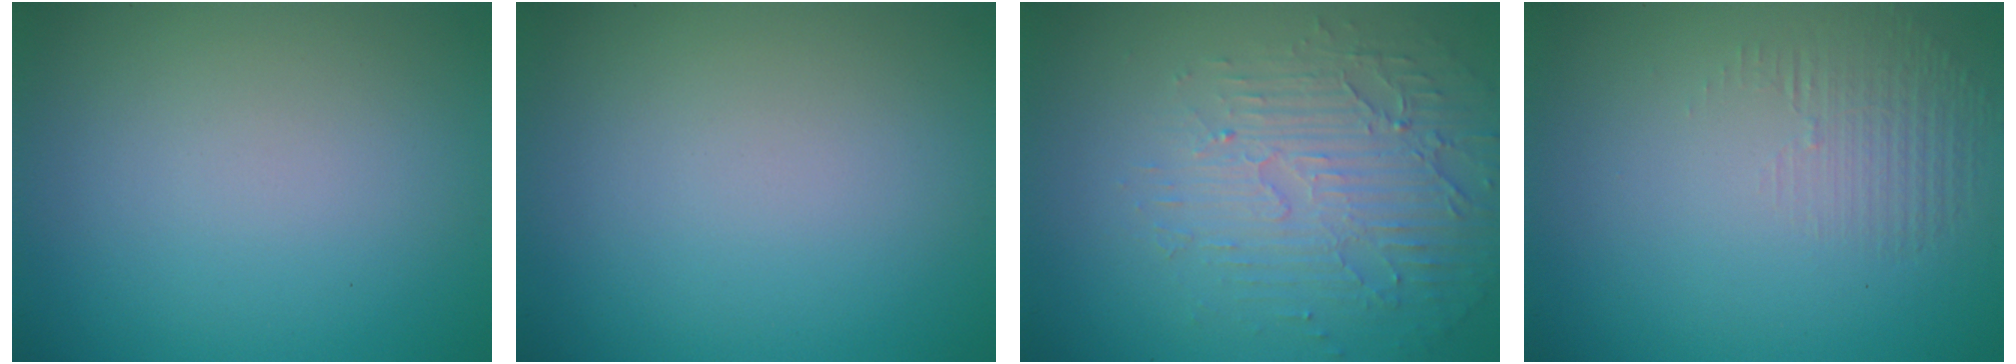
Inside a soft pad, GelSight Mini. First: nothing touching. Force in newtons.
{"total": 0.0}
{"total": 5.4, "press": 3.4, "slide": 4.3}
{"total": 1.4, "press": 0.1, "slide": 1.4}